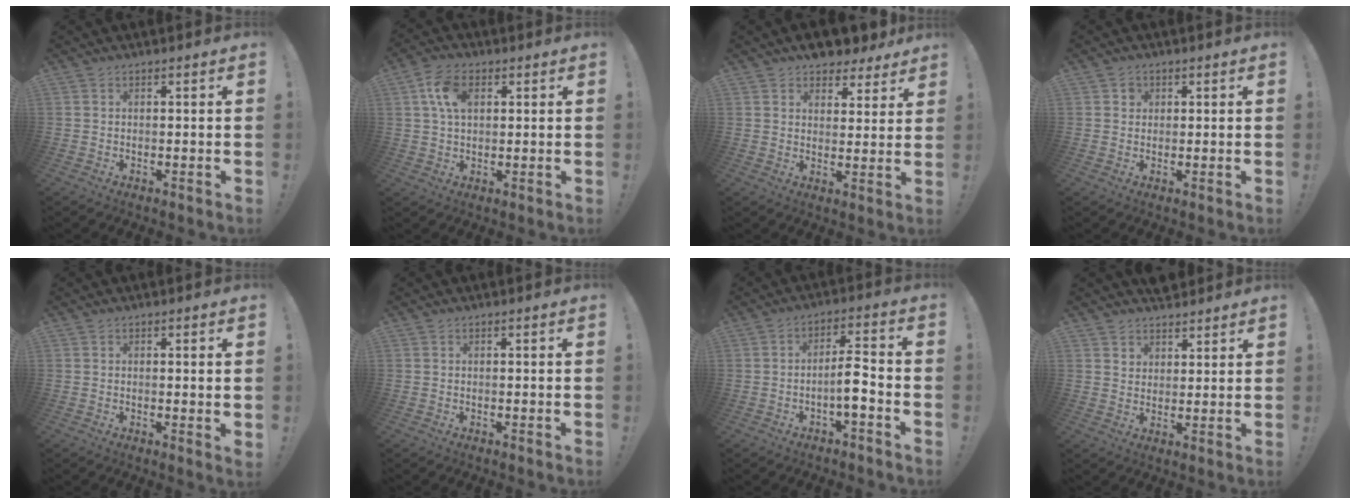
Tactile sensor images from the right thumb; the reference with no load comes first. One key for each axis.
{"total": 8.7, "fx": 2.5, "fy": 5.7, "fz": 6.1, "tx": -0.110, "ty": 0.006, "tz": 0.047}
{"total": 7.1, "fx": 6.2, "fy": 3.3, "fz": 1.2, "tx": -0.017, "ty": -0.049, "tz": 0.114}
{"total": 2.2, "fx": 0.8, "fy": 2.0, "fz": 0.5, "tx": 0.003, "ty": -0.005, "tz": 0.011}
{"total": 1.1, "fx": 0.6, "fy": 0.0, "fz": 1.0, "tx": -0.012, "ty": -0.002, "tz": 0.007}
{"total": 0.0}
{"total": 7.6, "fx": -2.7, "fy": 2.1, "fz": 6.8, "tx": -0.117, "ty": 0.019, "tz": -0.043}
{"total": 5.0, "fx": 4.2, "fy": 2.8, "fz": 0.0, "tx": 0.010, "ty": -0.033, "tz": 0.076}